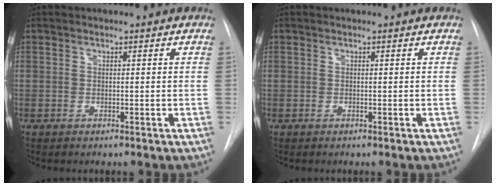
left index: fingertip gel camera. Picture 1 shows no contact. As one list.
[{"total": 0.0}]